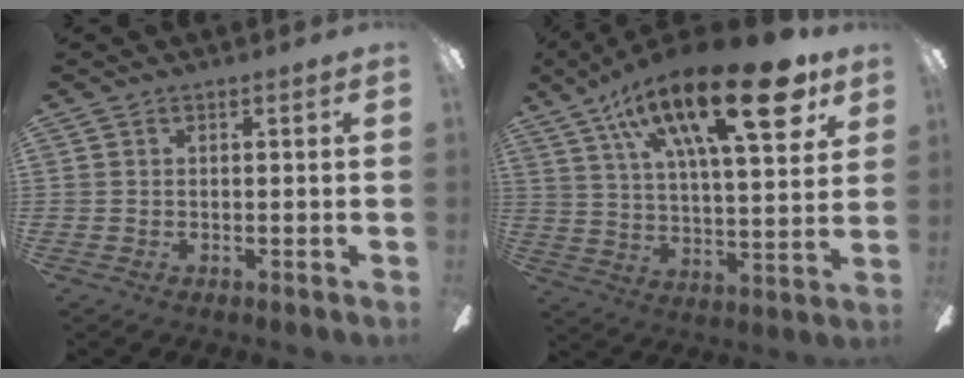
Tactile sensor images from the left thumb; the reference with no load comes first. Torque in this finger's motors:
{"motor_torque": [2.51, 2.51, 1.39, -1.38, 0.17]}